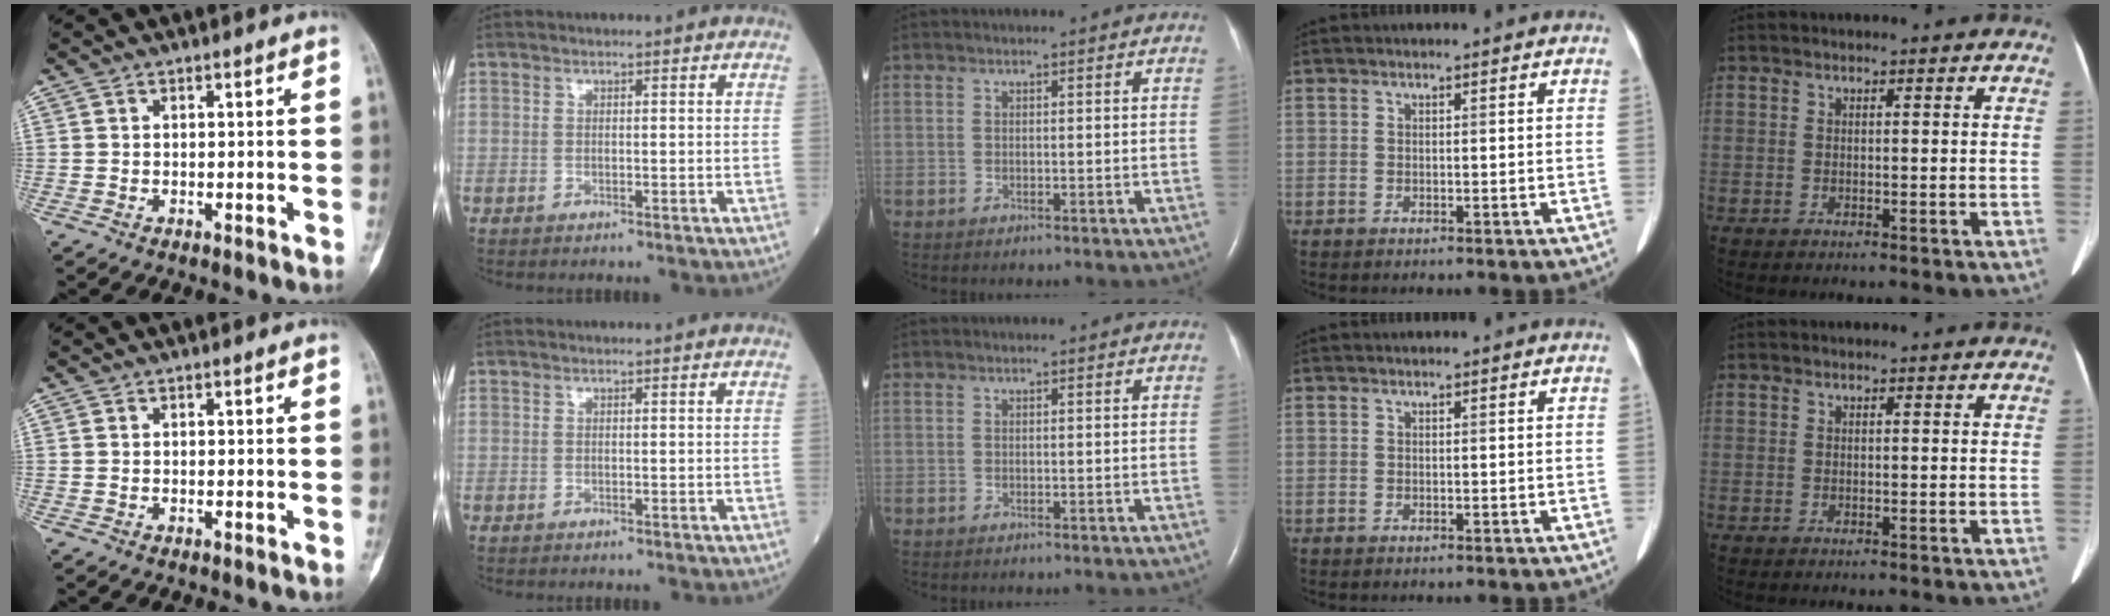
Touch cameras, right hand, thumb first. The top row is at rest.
{}